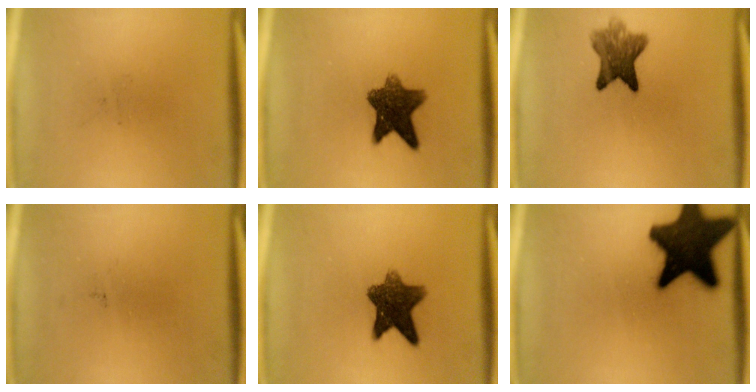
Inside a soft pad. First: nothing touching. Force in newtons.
{"total": 9.2}
{"total": 7.0}
{"total": 0.0}
{"total": 9.2}
{"total": 19.0}